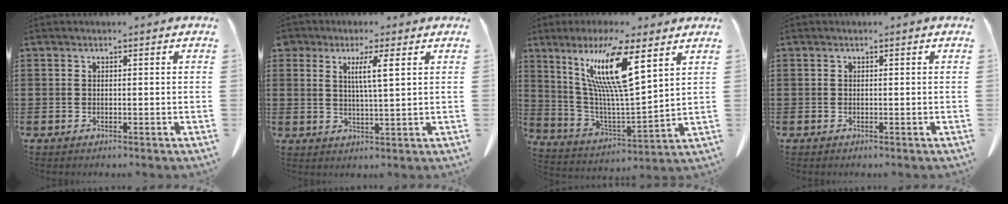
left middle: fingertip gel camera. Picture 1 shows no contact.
{"total": 4.2, "force": [2.2, 0.8, 3.5], "torque": [-0.076, 0.001, 0.038]}
{"total": 12.4, "force": [7.3, 1.3, 9.9], "torque": [-0.216, -0.026, 0.118]}
{"total": 0.0}